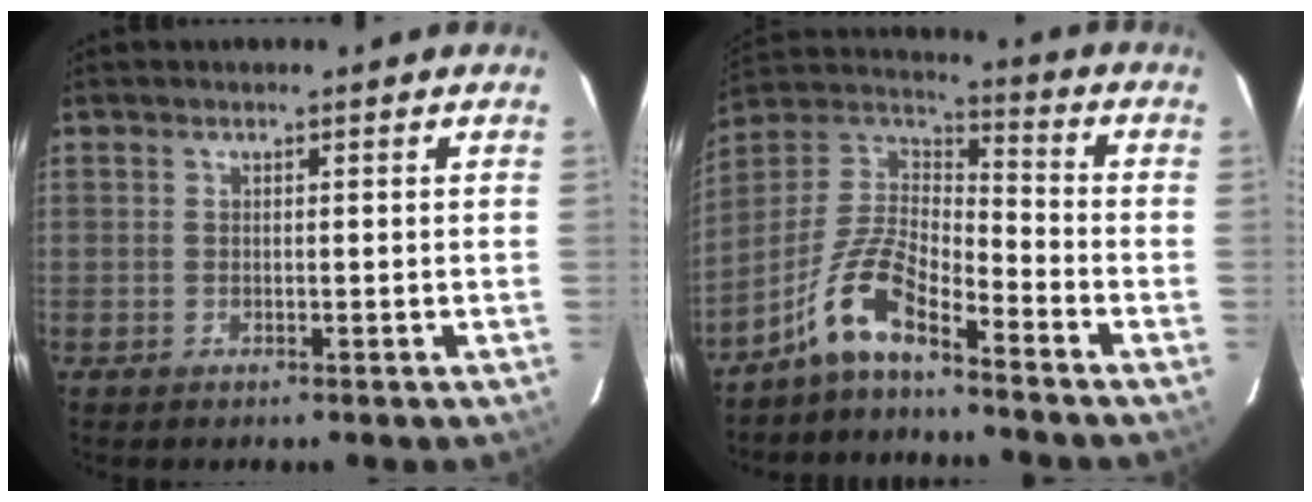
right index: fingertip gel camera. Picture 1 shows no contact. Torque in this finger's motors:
{"motor_torque": [1.04, -1.10, 0.48, 0.15]}